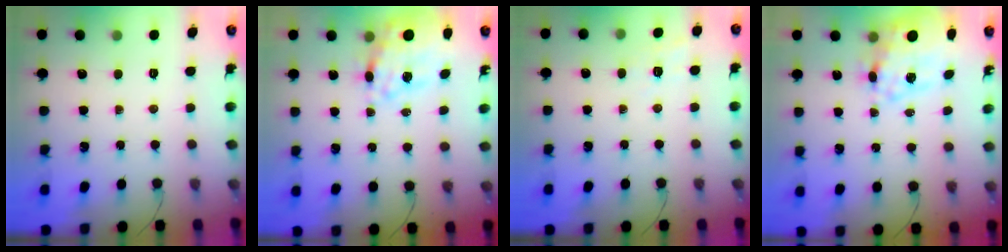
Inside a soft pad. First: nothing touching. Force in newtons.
{"total": 17.4, "press": 16.9, "slide": 4.1}
{"total": 2.3, "press": 0.9, "slide": 2.1}
{"total": 16.5, "press": 16.2, "slide": 3.3}